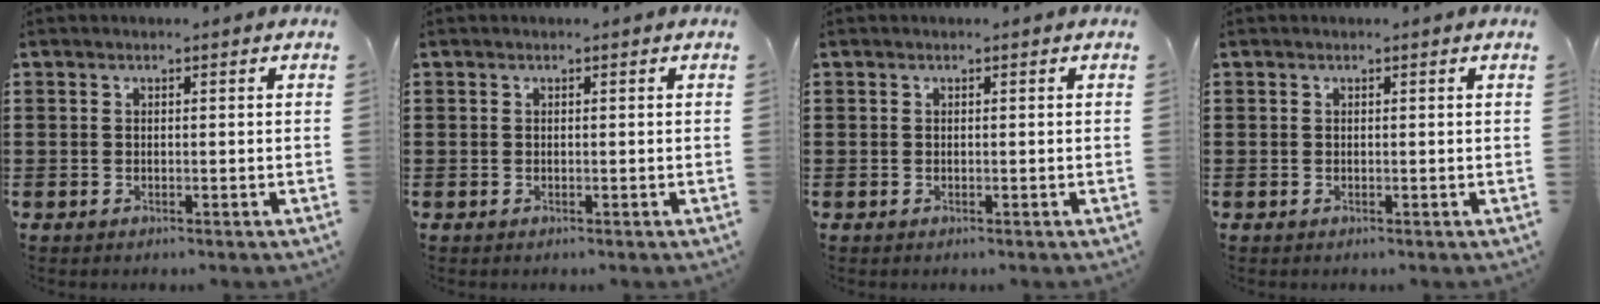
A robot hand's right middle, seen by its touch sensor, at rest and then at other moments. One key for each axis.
{"total": 0.0}
{"total": 0.0}
{"total": 0.0}